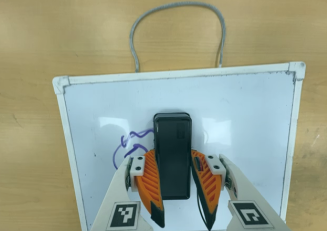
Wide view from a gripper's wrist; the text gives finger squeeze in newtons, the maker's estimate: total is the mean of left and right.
{"total": 13.4, "left": 12.5, "right": 14.3}